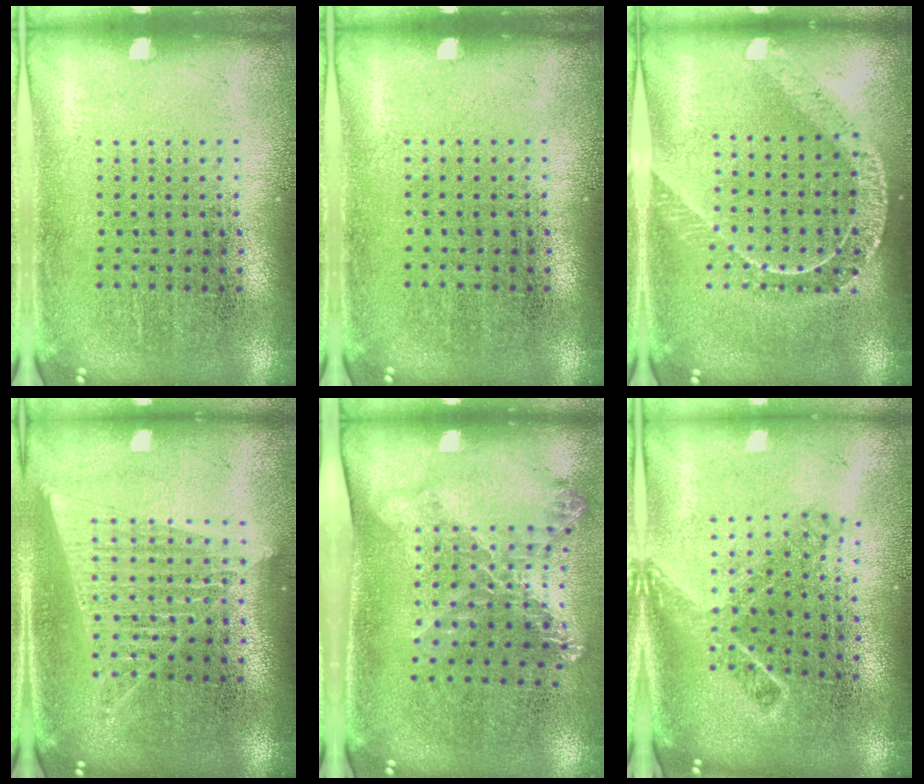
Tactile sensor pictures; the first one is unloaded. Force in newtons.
{"total": 0.0}
{"total": 1.8, "press": 1.5, "slide": 0.9}
{"total": 1.5, "press": 1.4, "slide": 0.6}
{"total": 1.7, "press": 1.3, "slide": 1.1}
{"total": 1.8, "press": 1.3, "slide": 1.3}